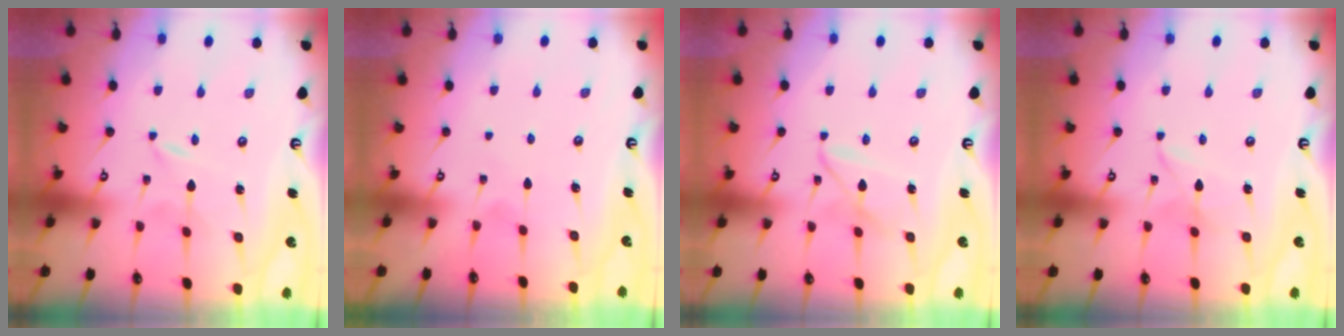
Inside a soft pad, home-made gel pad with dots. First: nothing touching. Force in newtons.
{"total": 2.4, "press": 2.4, "slide": 0.2}
{"total": 7.3, "press": 7.3, "slide": 0.5}
{"total": 3.5, "press": 3.5, "slide": 0.2}